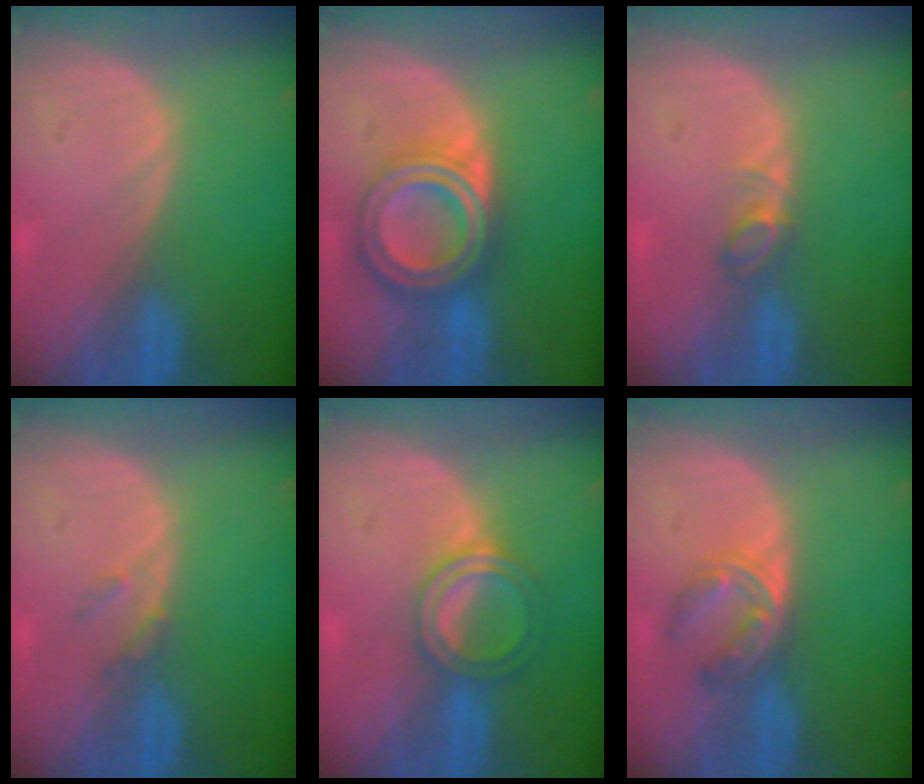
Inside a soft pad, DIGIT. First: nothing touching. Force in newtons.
{"total": 8.0, "press": 8.0, "slide": 0.5}
{"total": 2.4, "press": 2.4, "slide": 0.4}
{"total": 1.6, "press": 1.6, "slide": 0.2}
{"total": 5.0, "press": 4.7, "slide": 1.8}
{"total": 5.7, "press": 4.7, "slide": 3.2}